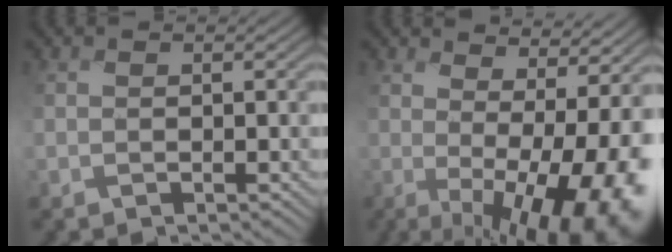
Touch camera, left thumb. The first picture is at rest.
{"total": 12.6, "force": [1.1, 4.1, 11.9], "torque": [-0.151, 0.000, 0.041]}